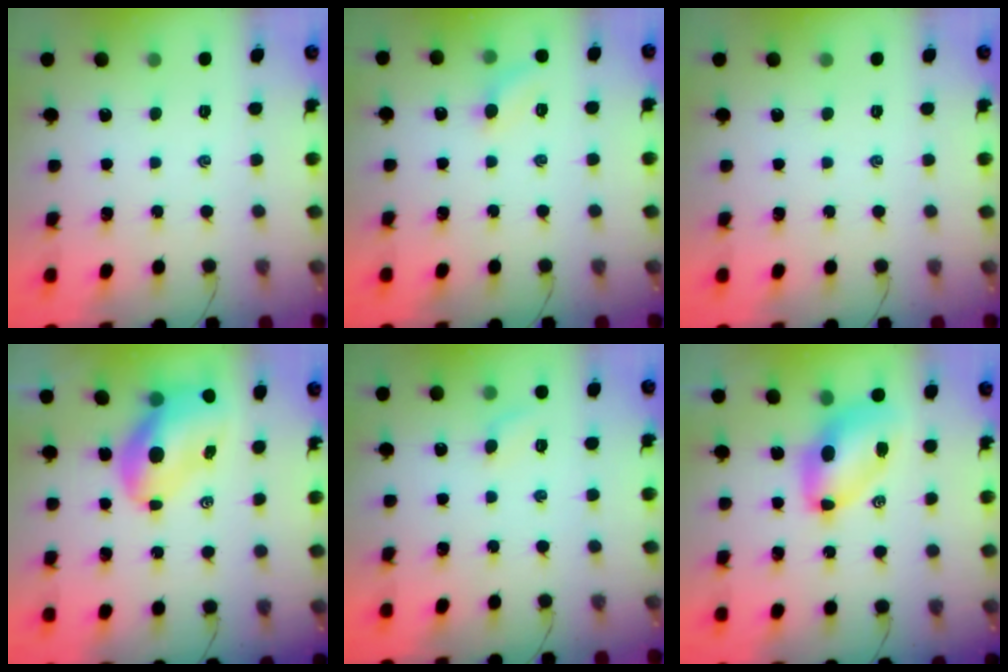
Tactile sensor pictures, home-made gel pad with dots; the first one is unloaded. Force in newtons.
{"total": 6.6, "press": 6.4, "slide": 1.6}
{"total": 0.0}
{"total": 9.2, "press": 8.9, "slide": 2.6}
{"total": 5.3, "press": 5.1, "slide": 1.6}
{"total": 8.9, "press": 8.6, "slide": 2.2}